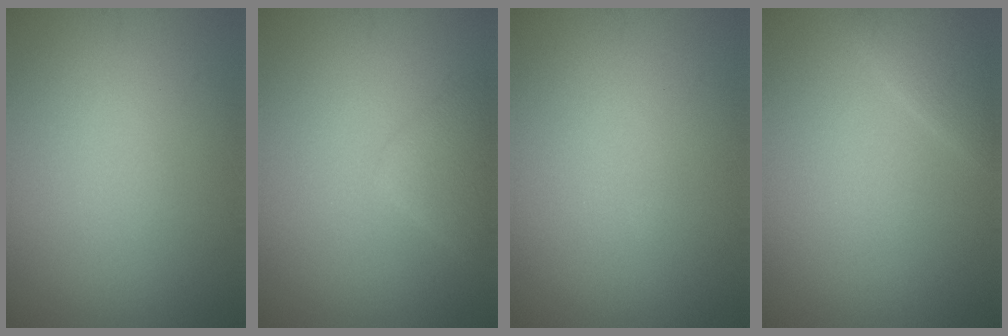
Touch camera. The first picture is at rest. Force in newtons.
{"total": 2.1, "press": 2.1, "slide": 0.2}
{"total": 0.0}
{"total": 1.7, "press": 1.7, "slide": 0.1}